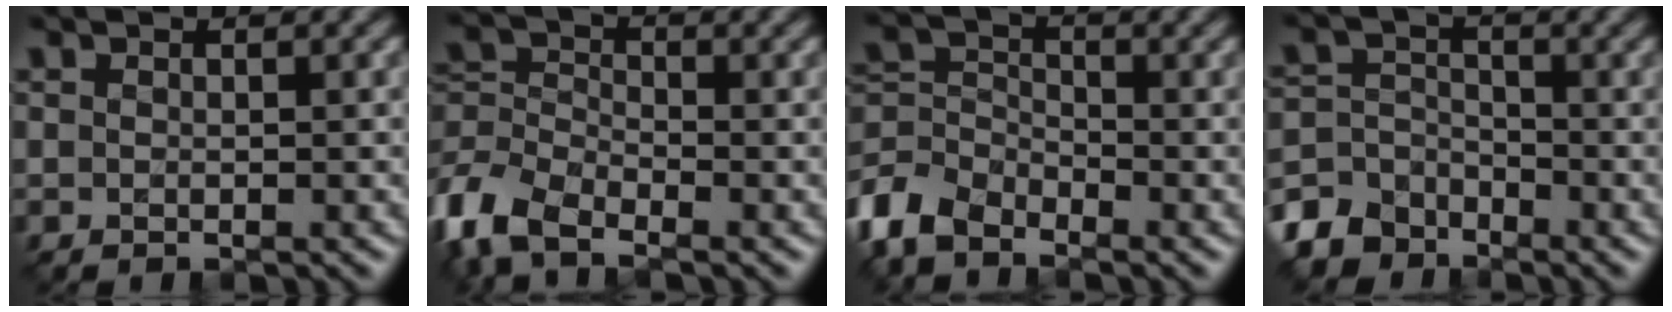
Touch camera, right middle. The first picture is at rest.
{"total": 6.1, "force": [-3.9, 2.9, 3.7], "torque": [-0.083, -0.004, -0.093]}
{"total": 5.3, "force": [-3.8, 2.7, 2.4], "torque": [-0.057, -0.002, -0.093]}
{"total": 5.2, "force": [-4.1, 2.9, 1.1], "torque": [-0.015, -0.006, -0.084]}